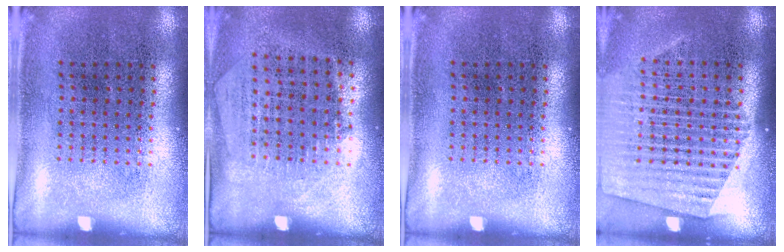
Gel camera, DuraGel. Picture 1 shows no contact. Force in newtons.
{"total": 1.3, "press": 1.1, "slide": 0.6}
{"total": 0.0}
{"total": 1.6, "press": 1.6, "slide": 0.5}